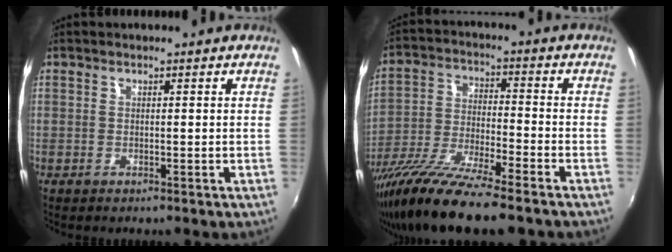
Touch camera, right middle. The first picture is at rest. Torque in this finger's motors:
{"motor_torque": [1.02, -1.12, 0.42, 0.21]}